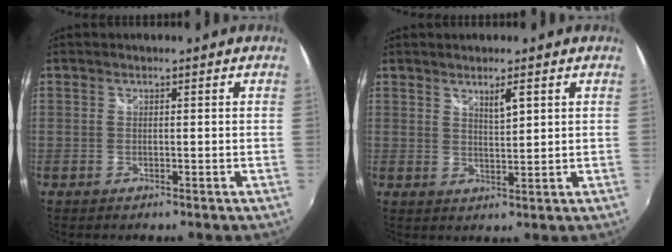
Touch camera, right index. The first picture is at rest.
{"total": 3.3, "force": [1.9, 0.5, 2.7], "torque": [-0.043, 0.000, 0.037]}